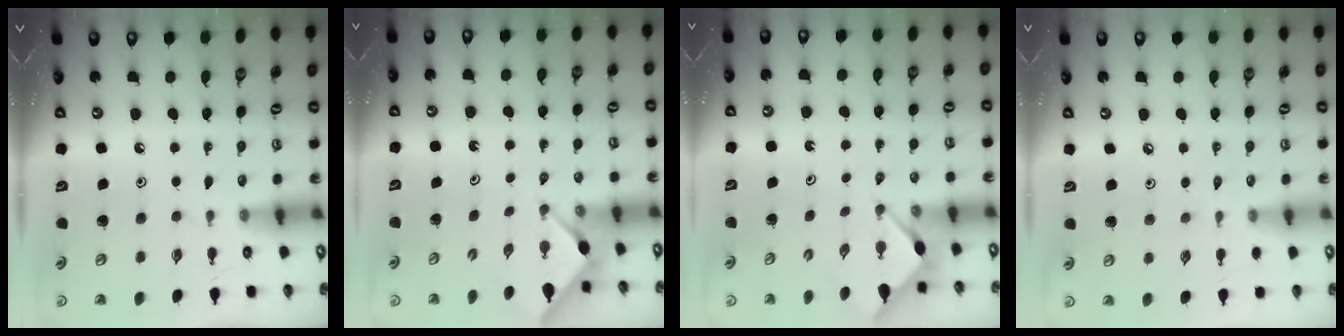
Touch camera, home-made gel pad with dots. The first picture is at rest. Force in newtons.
{"total": 3.0, "press": 3.0, "slide": 0.3}
{"total": 2.8, "press": 2.8, "slide": 0.3}
{"total": 2.4, "press": 2.3, "slide": 0.5}